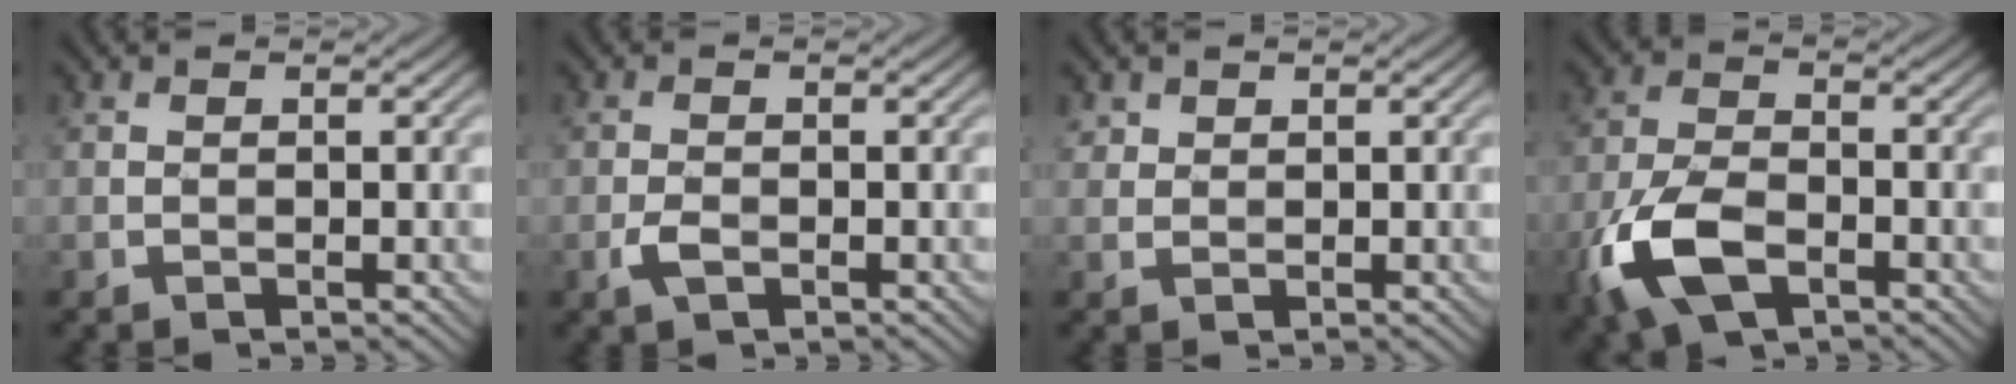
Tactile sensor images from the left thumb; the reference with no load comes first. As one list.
[{"total": 1.9, "force": [-0.8, 0.9, 1.5], "torque": [-0.037, 0.002, -0.017]}, {"total": 1.7, "force": [1.3, 1.1, 0.1], "torque": [-0.006, 0.002, 0.027]}, {"total": 9.1, "force": [-4.3, 4.6, 6.7], "torque": [-0.164, -0.007, -0.096]}]